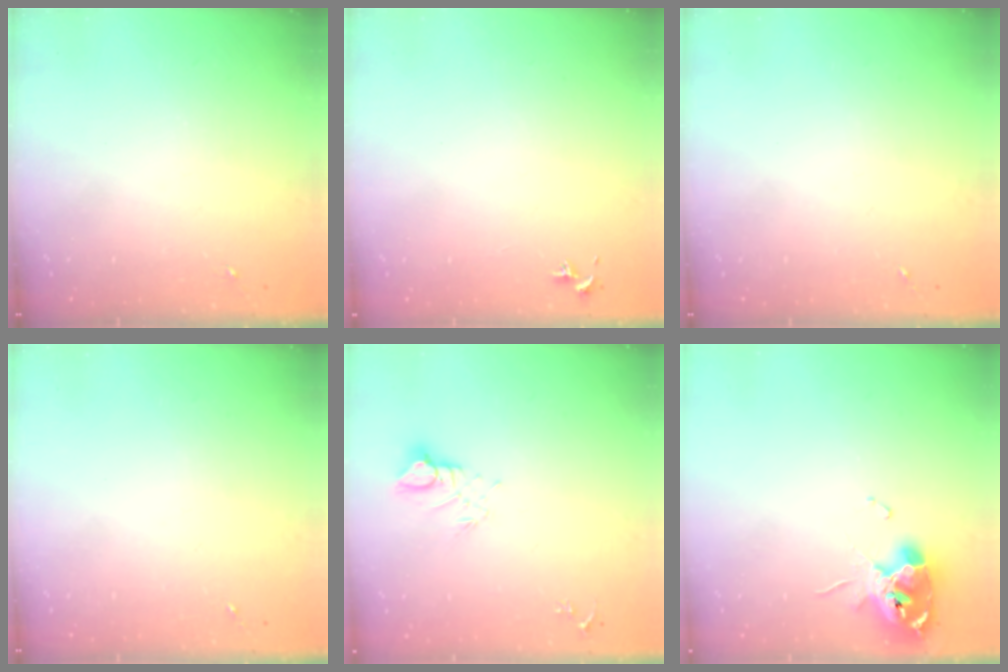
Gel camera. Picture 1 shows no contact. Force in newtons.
{"total": 0.7, "press": 0.6, "slide": 0.5}
{"total": 0.0}
{"total": 0.0}
{"total": 5.0, "press": 5.0, "slide": 0.3}
{"total": 11.9, "press": 11.8, "slide": 1.4}